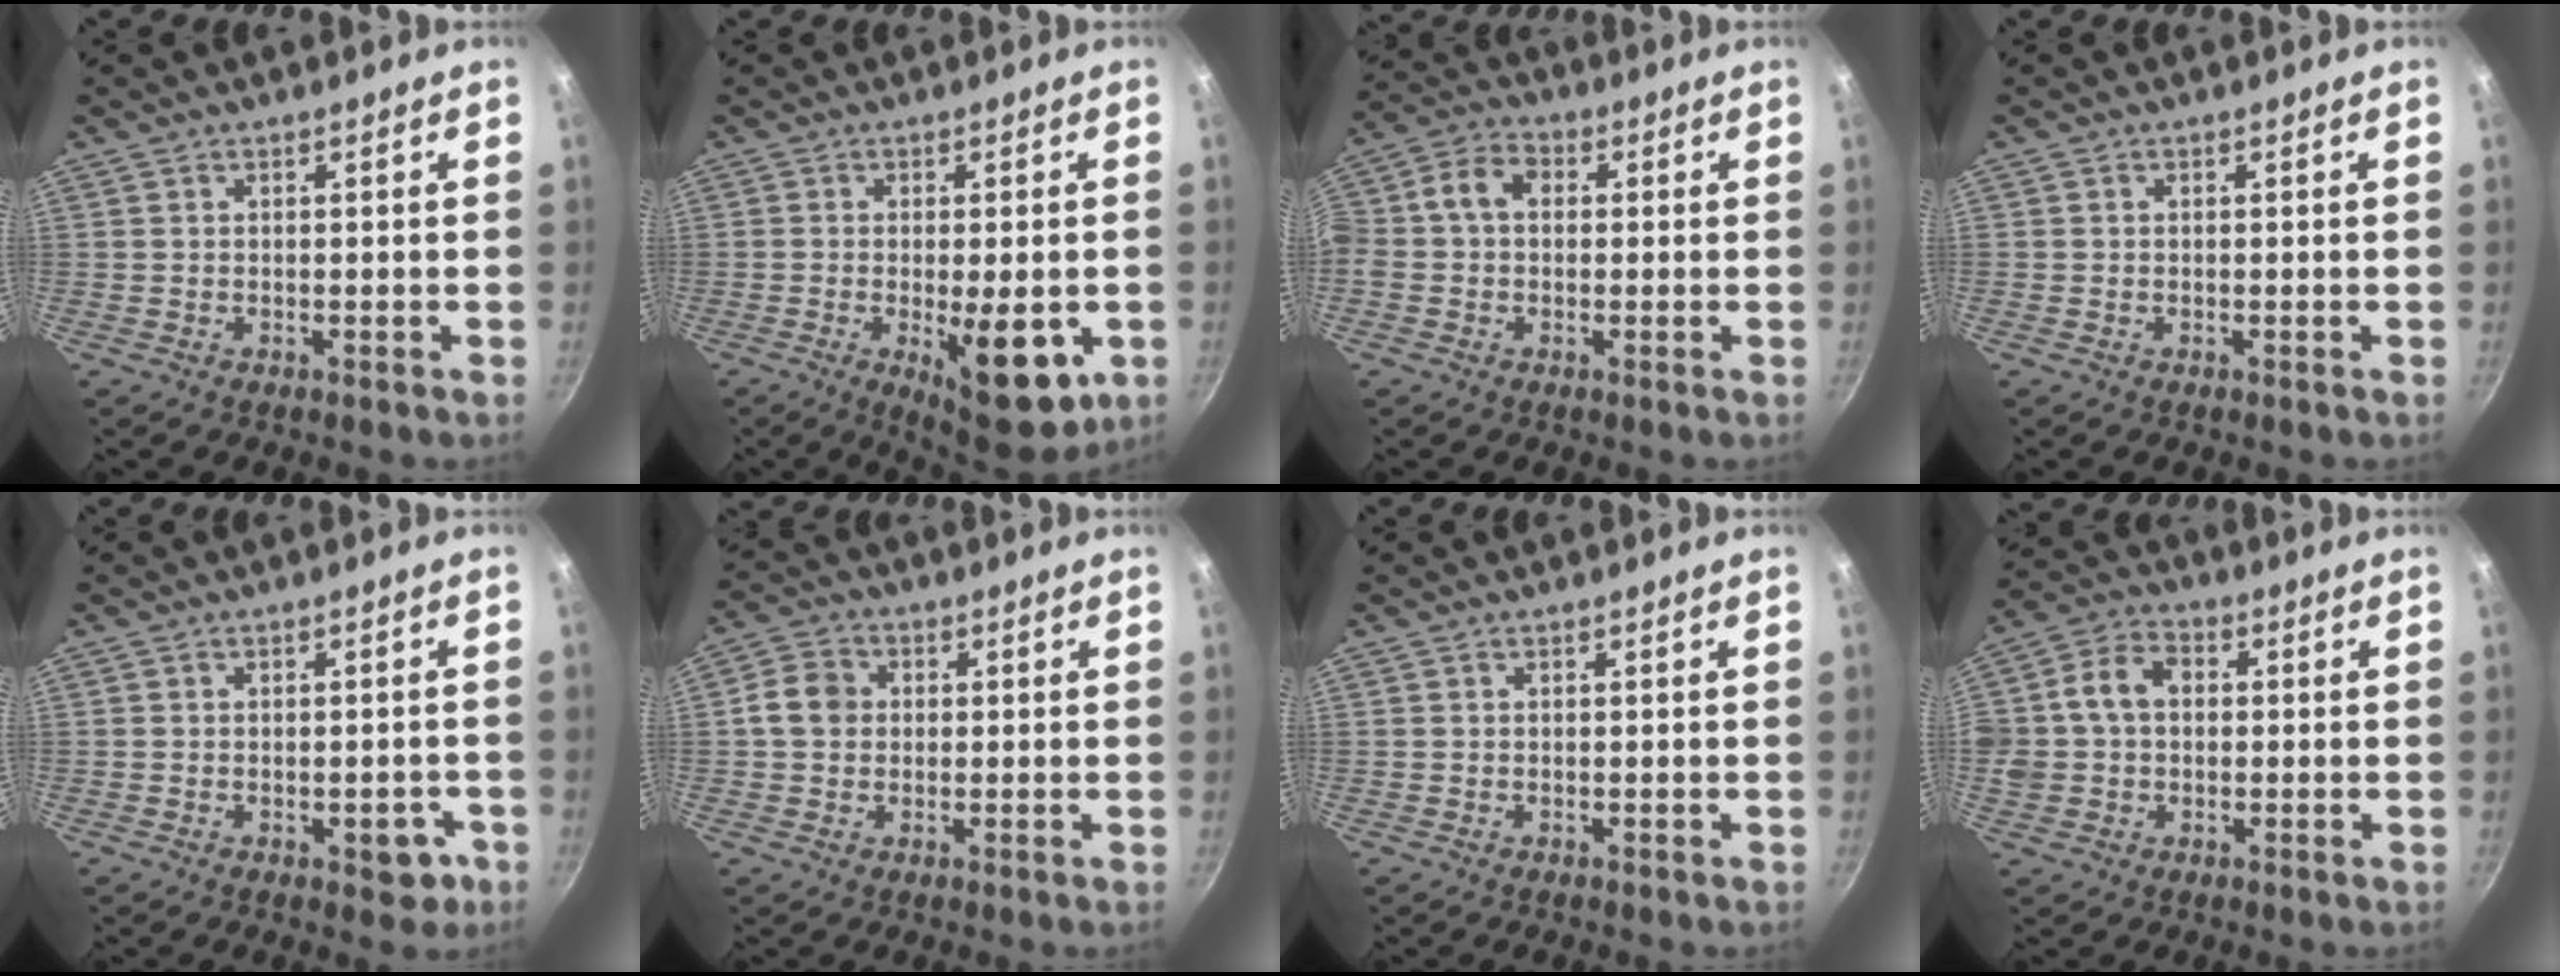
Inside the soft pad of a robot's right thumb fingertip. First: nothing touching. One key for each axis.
{"total": 12.4, "fx": -3.2, "fy": 4.7, "fz": 11.0, "tx": -0.132, "ty": -0.001, "tz": -0.033}
{"total": 7.5, "fx": 0.4, "fy": 5.8, "fz": 4.8, "tx": -0.085, "ty": 0.025, "tz": -0.014}
{"total": 0.0}
{"total": 4.4, "fx": -1.8, "fy": 2.4, "fz": 3.3, "tx": -0.016, "ty": 0.014, "tz": -0.017}
{"total": 5.6, "fx": 0.4, "fy": 4.9, "fz": 2.8, "tx": -0.033, "ty": 0.008, "tz": -0.006}
{"total": 0.0}
{"total": 10.4, "fx": 0.9, "fy": 8.1, "fz": 6.4, "tx": -0.105, "ty": 0.023, "tz": 0.002}